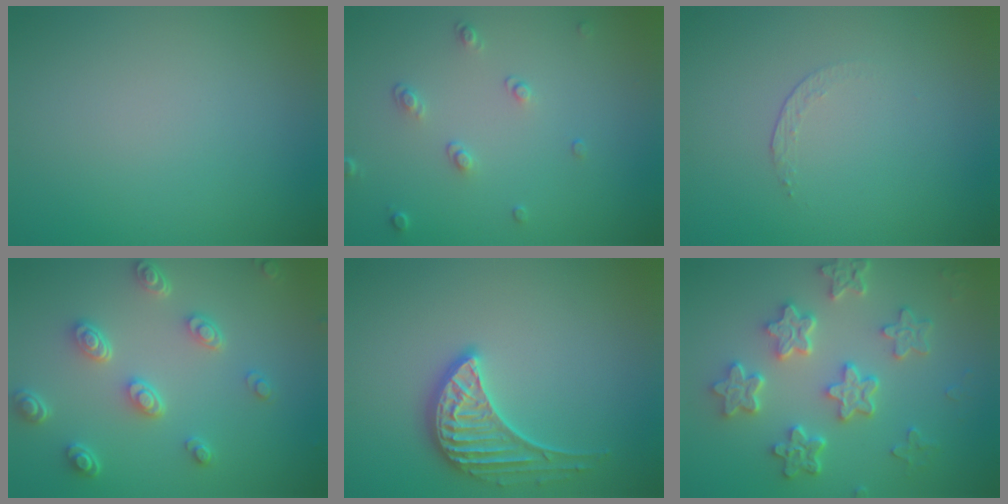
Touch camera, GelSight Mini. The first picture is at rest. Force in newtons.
{"total": 1.5, "press": 1.0, "slide": 1.1}
{"total": 0.7, "press": 0.4, "slide": 0.6}
{"total": 4.4, "press": 3.3, "slide": 2.8}
{"total": 3.3, "press": 3.1, "slide": 1.2}
{"total": 5.8, "press": 4.7, "slide": 3.4}